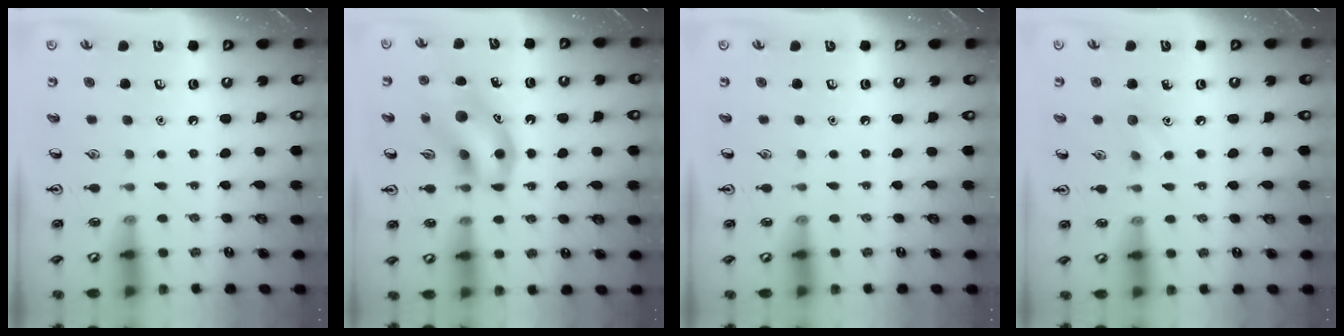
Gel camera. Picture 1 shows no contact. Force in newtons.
{"total": 12.6, "press": 12.3, "slide": 2.7}
{"total": 0.0}
{"total": 5.8, "press": 5.6, "slide": 1.7}